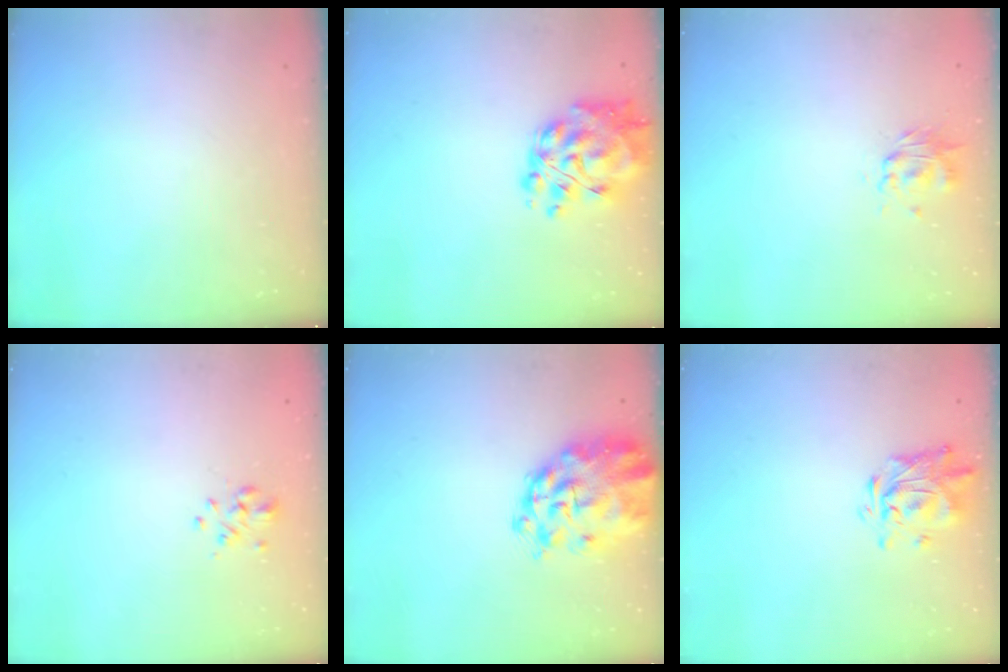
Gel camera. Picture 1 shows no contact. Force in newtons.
{"total": 13.9, "press": 13.2, "slide": 4.5}
{"total": 2.8, "press": 2.7, "slide": 0.7}
{"total": 2.4, "press": 2.2, "slide": 1.1}
{"total": 8.3, "press": 7.8, "slide": 2.7}
{"total": 1.5, "press": 1.5, "slide": 0.4}